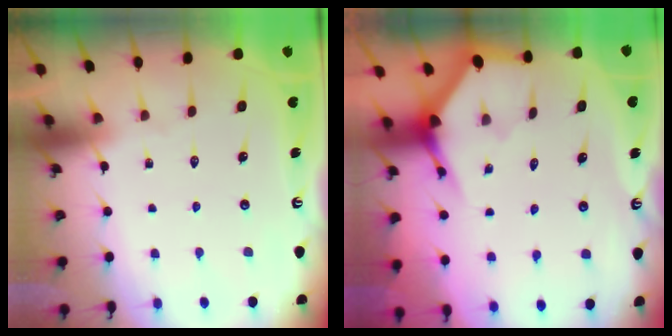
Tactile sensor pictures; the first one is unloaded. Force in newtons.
{"total": 3.6, "press": 3.5, "slide": 0.2}